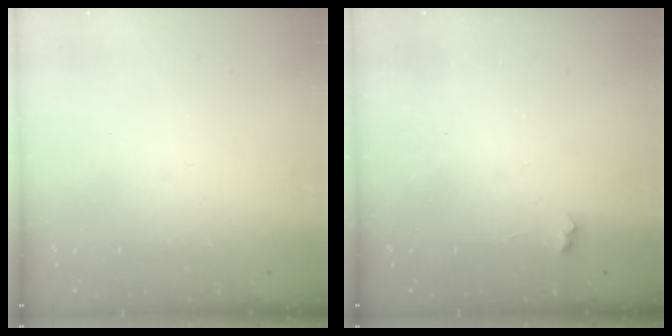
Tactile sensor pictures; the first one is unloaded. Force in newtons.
{"total": 3.4, "press": 3.4, "slide": 0.5}